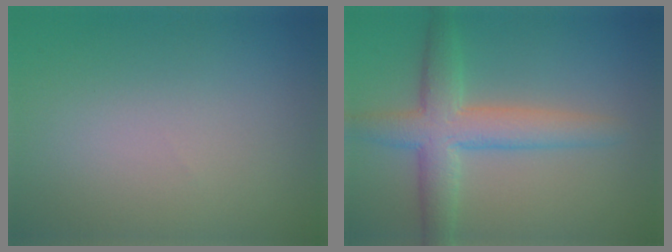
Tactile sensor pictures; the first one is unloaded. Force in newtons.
{"total": 5.3, "press": 5.3, "slide": 0.2}